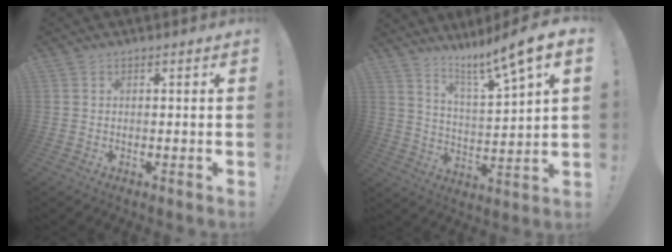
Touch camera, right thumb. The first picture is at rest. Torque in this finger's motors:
{"motor_torque": [0.68, 0.89, 0.25, 0.19, 0.14]}